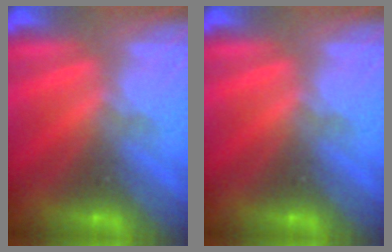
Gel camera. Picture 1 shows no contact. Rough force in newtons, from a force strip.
{"total": 0.0}